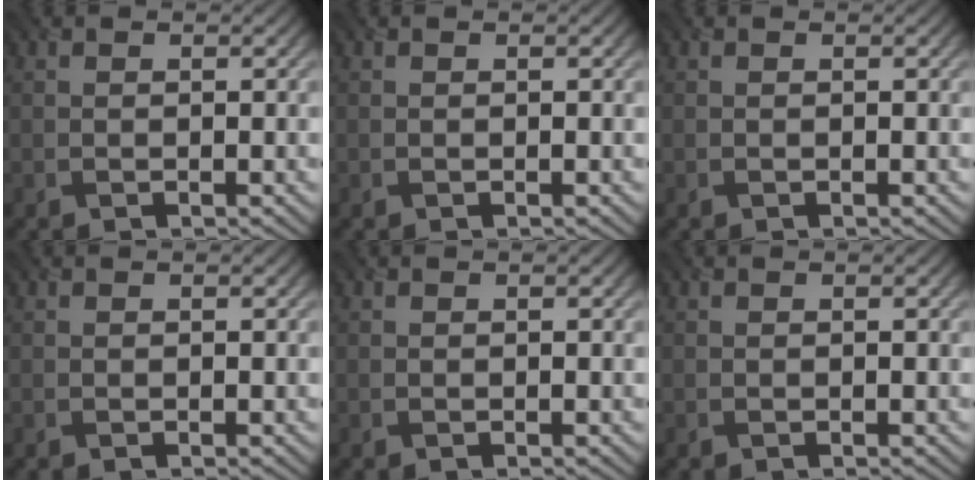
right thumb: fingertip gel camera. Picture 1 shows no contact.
{"total": 0.0}
{"total": 0.0}
{"total": 0.0}
{"total": 0.0}
{"total": 0.0}